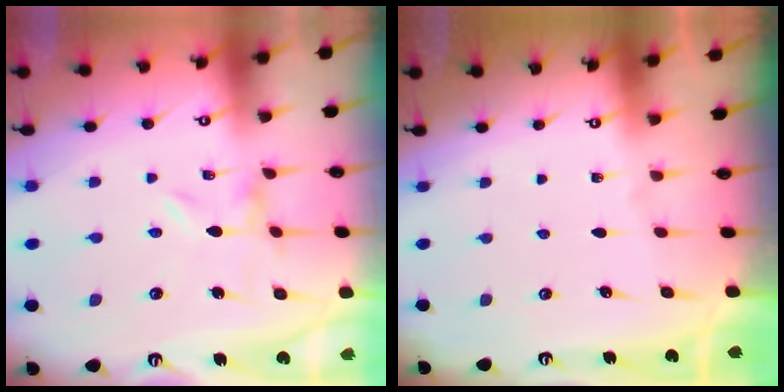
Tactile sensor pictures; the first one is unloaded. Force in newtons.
{"total": 0.0}